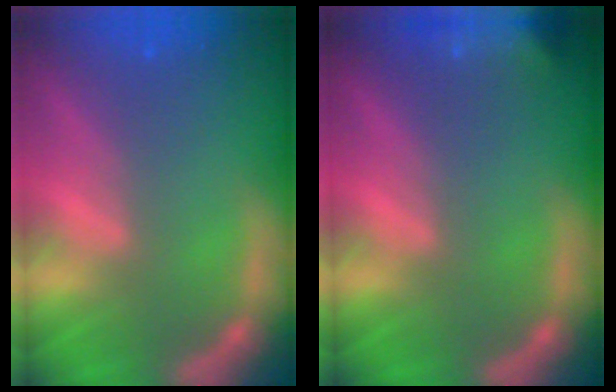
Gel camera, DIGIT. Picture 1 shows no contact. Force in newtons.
{"total": 8.5}